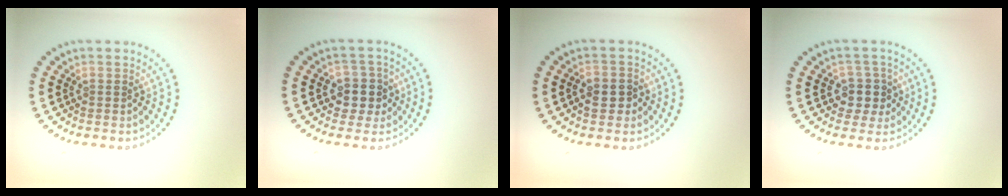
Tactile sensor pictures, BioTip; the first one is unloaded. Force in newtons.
{"total": 2.9, "press": 2.6, "slide": 1.2}
{"total": 1.8, "press": 1.7, "slide": 0.5}
{"total": 2.4, "press": 2.1, "slide": 1.2}